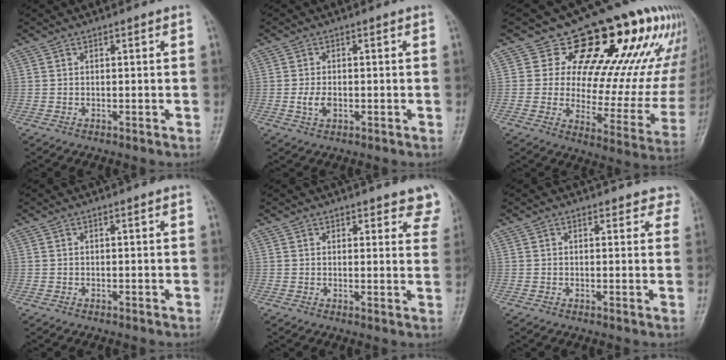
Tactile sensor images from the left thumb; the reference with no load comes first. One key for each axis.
{"total": 3.0, "fx": -0.7, "fy": 1.9, "fz": 2.3, "tx": -0.044, "ty": 0.001, "tz": -0.013}
{"total": 23.3, "fx": 13.1, "fy": 11.4, "fz": 15.5, "tx": -0.139, "ty": -0.055, "tz": 0.175}
{"total": 0.0}
{"total": 6.1, "fx": 5.0, "fy": 2.7, "fz": 2.2, "tx": 0.022, "ty": -0.024, "tz": 0.044}
{"total": 3.7, "fx": 3.2, "fy": 1.8, "fz": 0.0, "tx": 0.038, "ty": -0.015, "tz": 0.014}